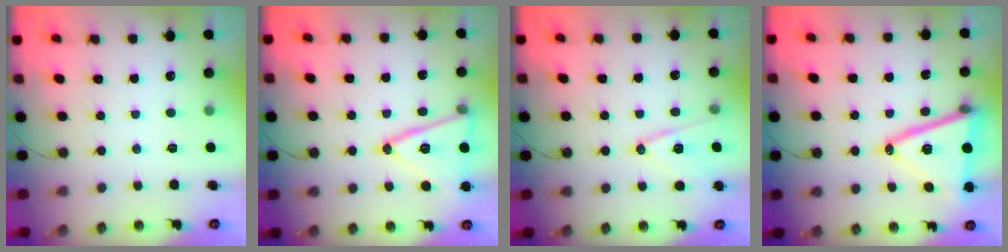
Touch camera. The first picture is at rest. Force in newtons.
{"total": 16.6, "press": 16.3, "slide": 3.1}
{"total": 12.1, "press": 11.5, "slide": 3.7}
{"total": 19.0, "press": 18.7, "slide": 3.5}